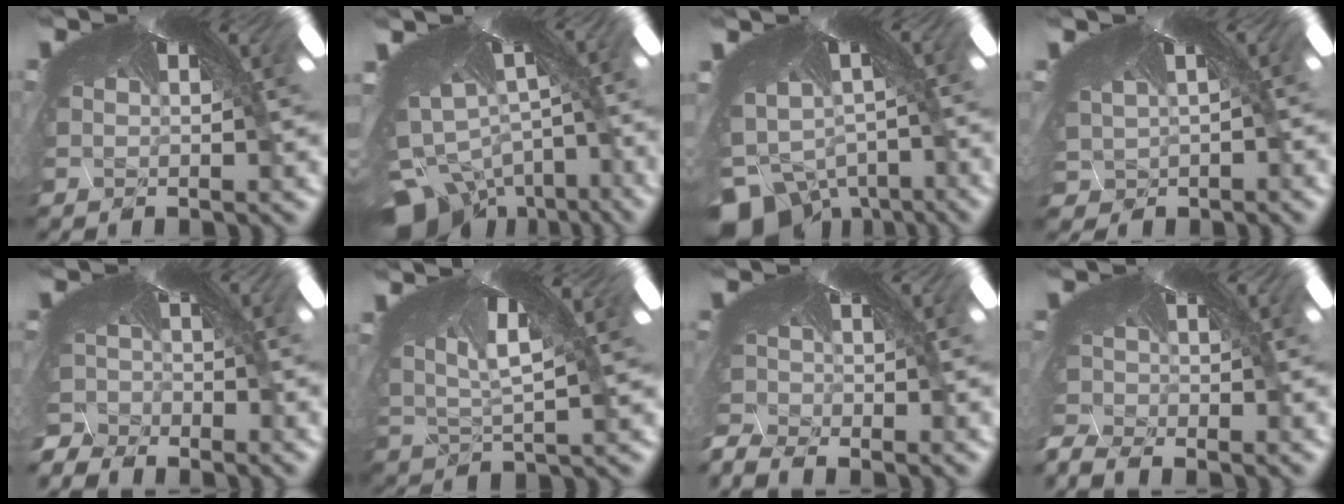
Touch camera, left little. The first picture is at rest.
{"total": 10.0, "force": [-9.9, 1.2, -0.6], "torque": [-0.015, -0.096, -0.125]}
{"total": 9.2, "force": [-9.0, 1.4, -0.6], "torque": [-0.016, -0.095, -0.110]}
{"total": 2.1, "force": [-1.6, 1.0, -1.0], "torque": [-0.031, -0.024, 0.005]}
{"total": 9.2, "force": [-9.1, 0.8, 0.7], "torque": [-0.018, -0.075, -0.126]}
{"total": 1.9, "force": [-1.6, 0.8, 0.4], "torque": [-0.050, -0.032, 0.010]}
{"total": 8.1, "force": [-8.0, 0.4, 0.8], "torque": [-0.028, -0.091, -0.097]}
{"total": 7.2, "force": [-7.1, 0.5, 0.7], "torque": [-0.030, -0.085, -0.082]}